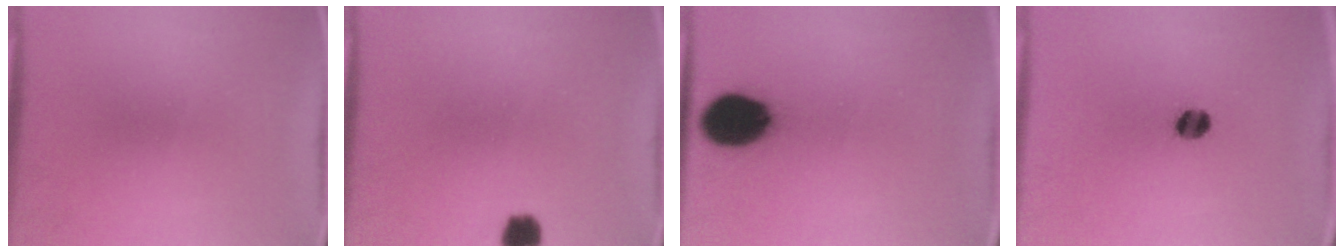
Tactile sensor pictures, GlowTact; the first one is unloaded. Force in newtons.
{"total": 3.5}
{"total": 13.5}
{"total": 4.4}